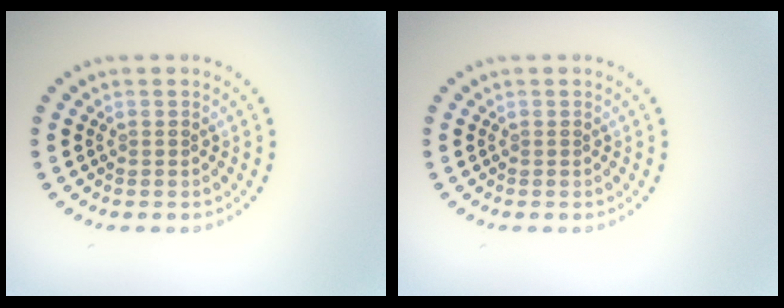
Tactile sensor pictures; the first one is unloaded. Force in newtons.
{"total": 0.0}